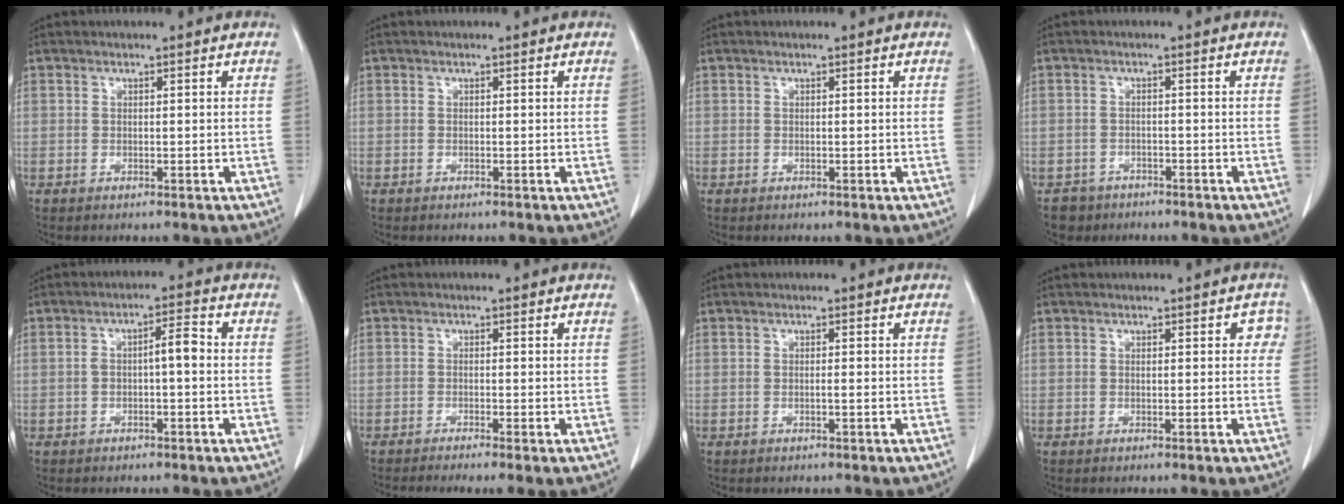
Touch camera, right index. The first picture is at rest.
{"total": 0.0}
{"total": 0.0}
{"total": 3.1, "force": [-2.2, 2.1, -0.4], "torque": [0.003, 0.007, -0.038]}
{"total": 3.8, "force": [-0.3, 0.9, 3.7], "torque": [-0.061, 0.018, -0.004]}
{"total": 9.8, "force": [-8.3, -1.8, 4.9], "torque": [-0.053, -0.026, -0.127]}
{"total": 0.5, "force": [-0.2, 0.0, 0.5], "torque": [-0.008, 0.002, -0.003]}
{"total": 2.0, "force": [0.5, 1.3, 1.4], "torque": [-0.002, 0.012, -0.001]}